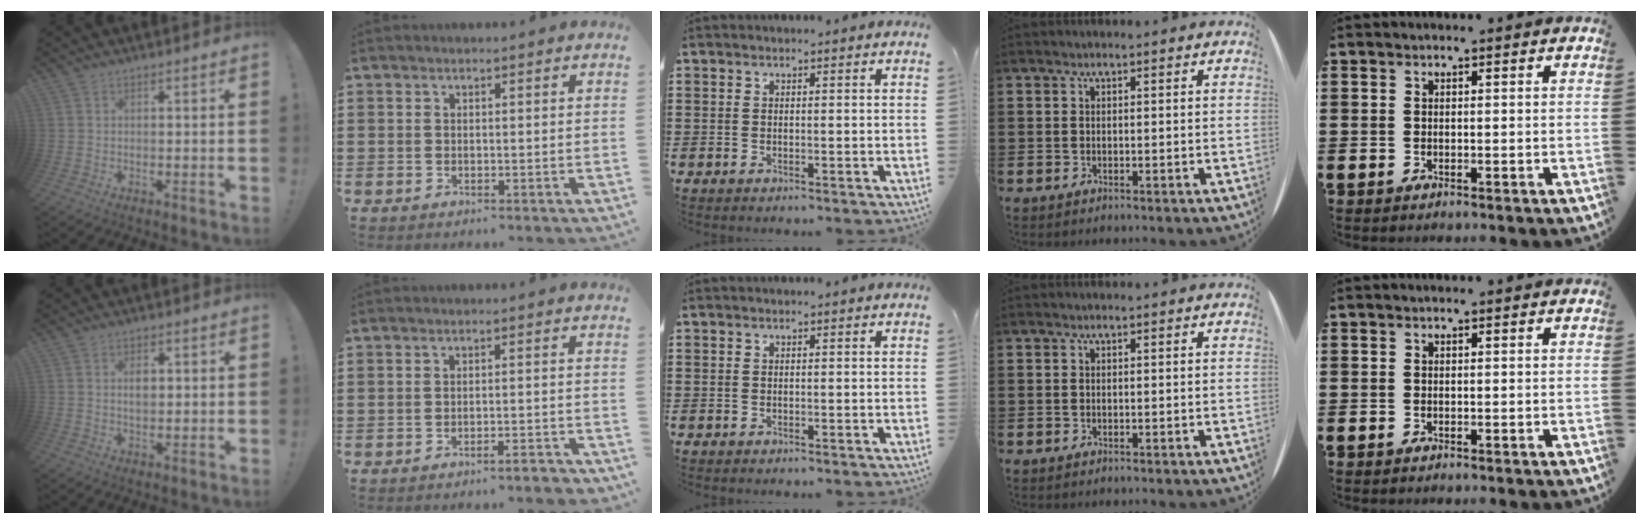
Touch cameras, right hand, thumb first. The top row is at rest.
{"thumb": {"total": 3.7, "force": [0.6, 2.4, 2.8], "torque": [-0.036, -0.001, 0.005]}, "index": {"total": 2.6, "force": [-2.3, 0.1, 1.1], "torque": [-0.020, 0.001, -0.048]}}